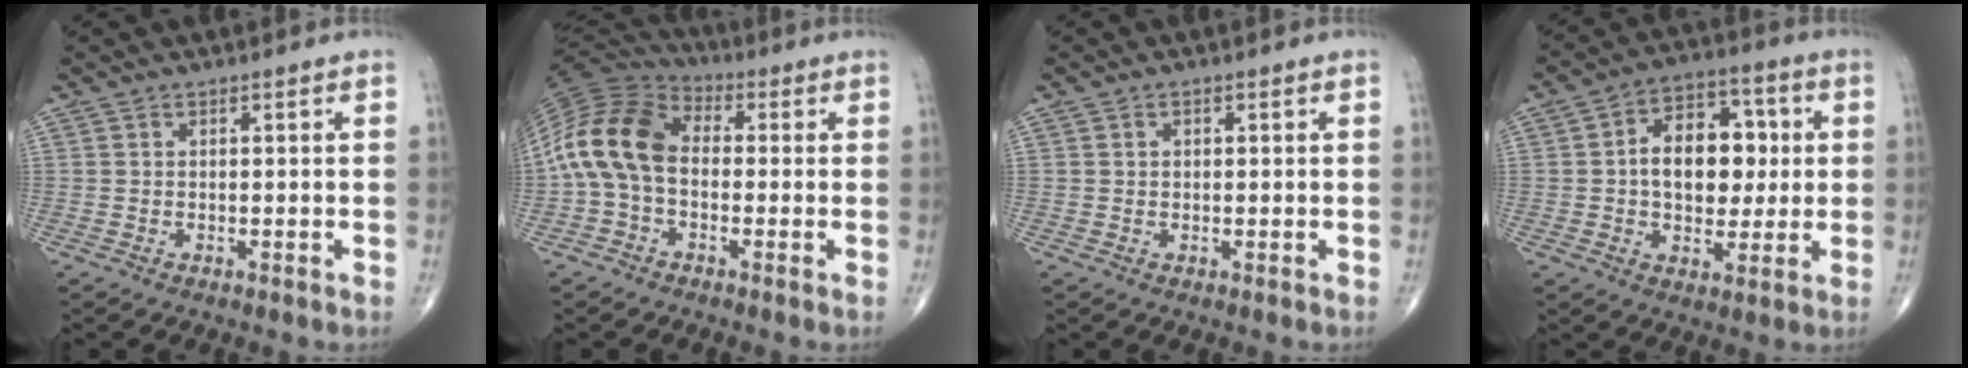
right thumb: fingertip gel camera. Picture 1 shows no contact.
{"total": 14.2, "force": [-0.8, 9.5, 10.6], "torque": [-0.213, 0.033, -0.028]}
{"total": 0.8, "force": [0.2, 0.6, 0.5], "torque": [-0.004, 0.000, 0.003]}
{"total": 13.9, "force": [1.1, 9.1, 10.4], "torque": [-0.118, 0.019, 0.014]}